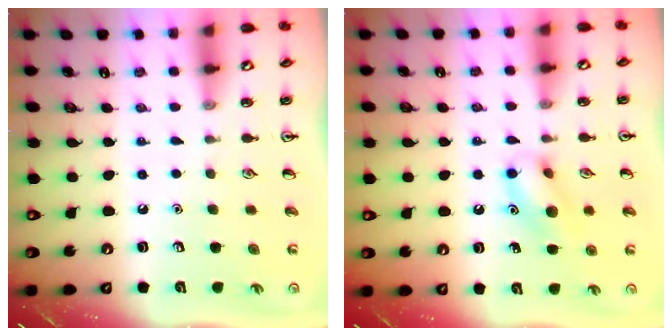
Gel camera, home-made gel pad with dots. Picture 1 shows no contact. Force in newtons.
{"total": 10.8, "press": 10.7, "slide": 1.8}